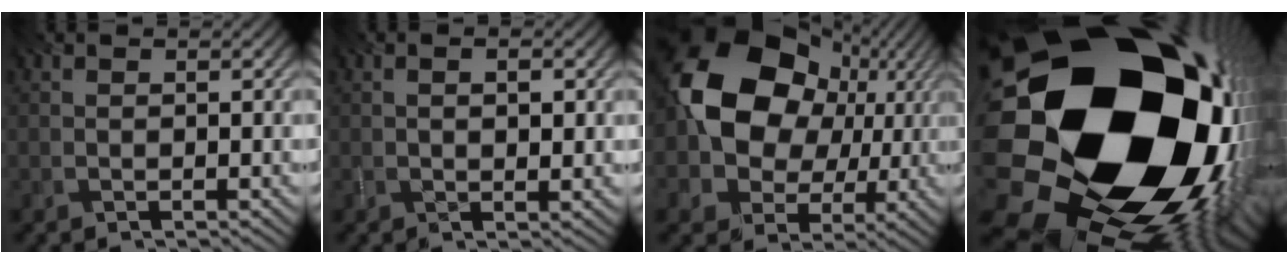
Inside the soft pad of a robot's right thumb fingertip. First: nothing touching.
{"total": 2.0, "force": [0.2, 0.9, 1.8], "torque": [-0.030, -0.004, 0.009]}
{"total": 17.4, "force": [3.1, 13.2, 10.9], "torque": [-0.200, 0.009, 0.061]}
{"total": 24.7, "force": [1.4, 19.9, 14.5], "torque": [-0.267, -0.080, 0.014]}